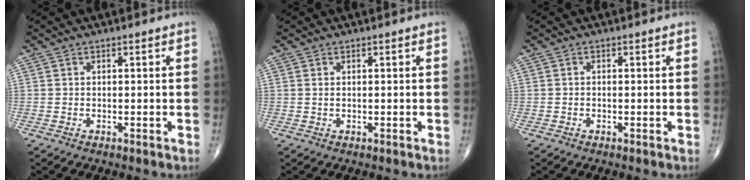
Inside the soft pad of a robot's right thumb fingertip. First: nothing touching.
{"total": 0.5, "force": [0.2, 0.2, 0.4], "torque": [-0.013, 0.002, 0.005]}
{"total": 0.0}